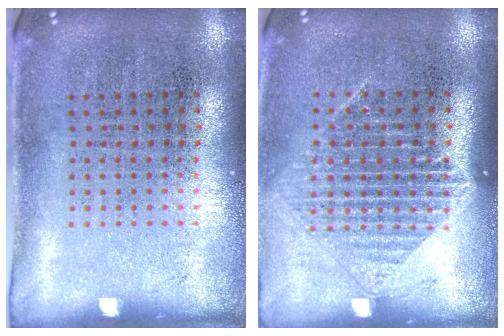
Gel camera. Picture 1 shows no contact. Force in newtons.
{"total": 1.4, "press": 1.3, "slide": 0.7}